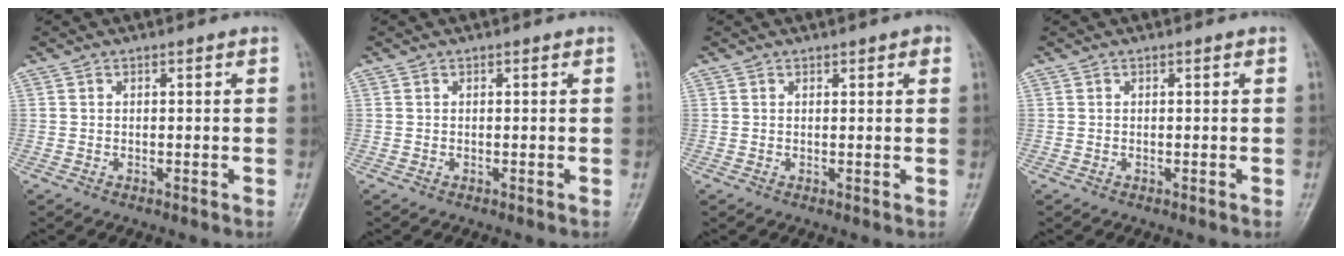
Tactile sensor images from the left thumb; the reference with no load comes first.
{"total": 0.0}
{"total": 1.6, "force": [0.9, 0.6, 1.1], "torque": [-0.006, -0.001, 0.009]}
{"total": 0.0}